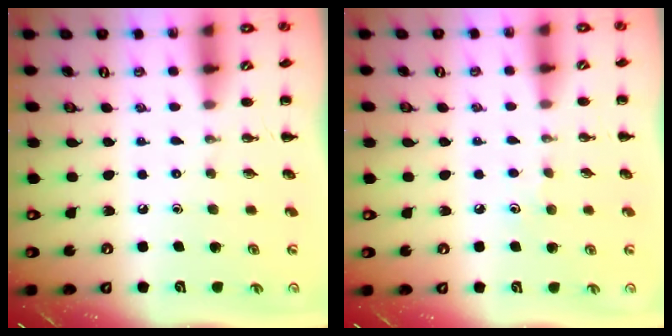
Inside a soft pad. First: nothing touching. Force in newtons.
{"total": 3.7, "press": 3.5, "slide": 1.2}